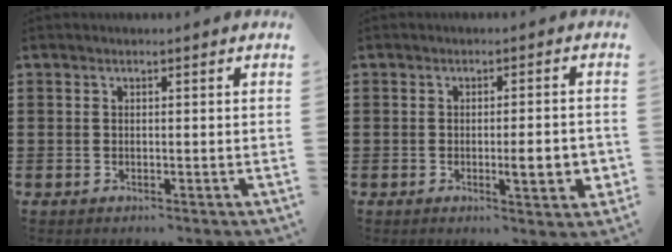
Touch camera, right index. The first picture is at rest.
{"total": 5.4, "force": [-1.0, 0.9, 5.2], "torque": [-0.076, -0.008, -0.017]}